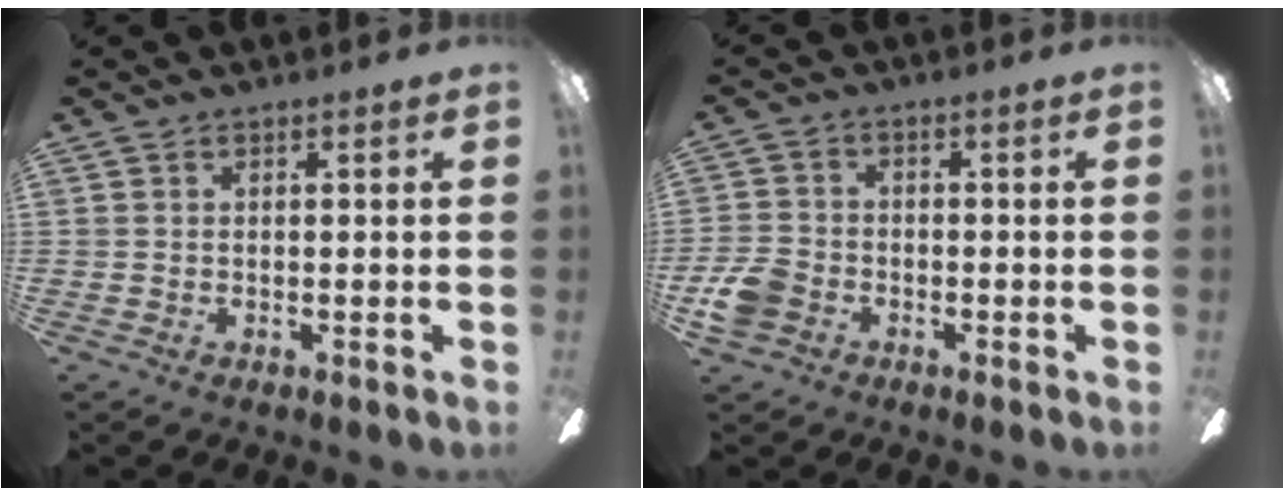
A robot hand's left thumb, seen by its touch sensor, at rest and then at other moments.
{"total": 6.8, "force": [-3.0, 5.2, 3.2], "torque": [-0.074, 0.023, -0.056]}